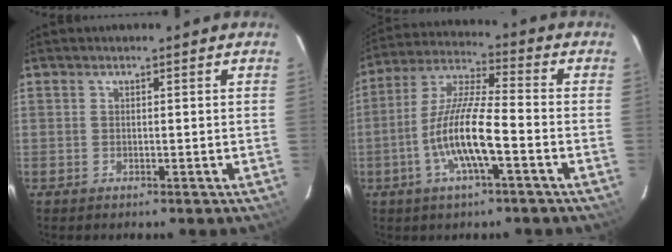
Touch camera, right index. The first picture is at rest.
{"total": 12.0, "force": [-4.3, 1.8, 11.1], "torque": [-0.227, 0.002, -0.087]}